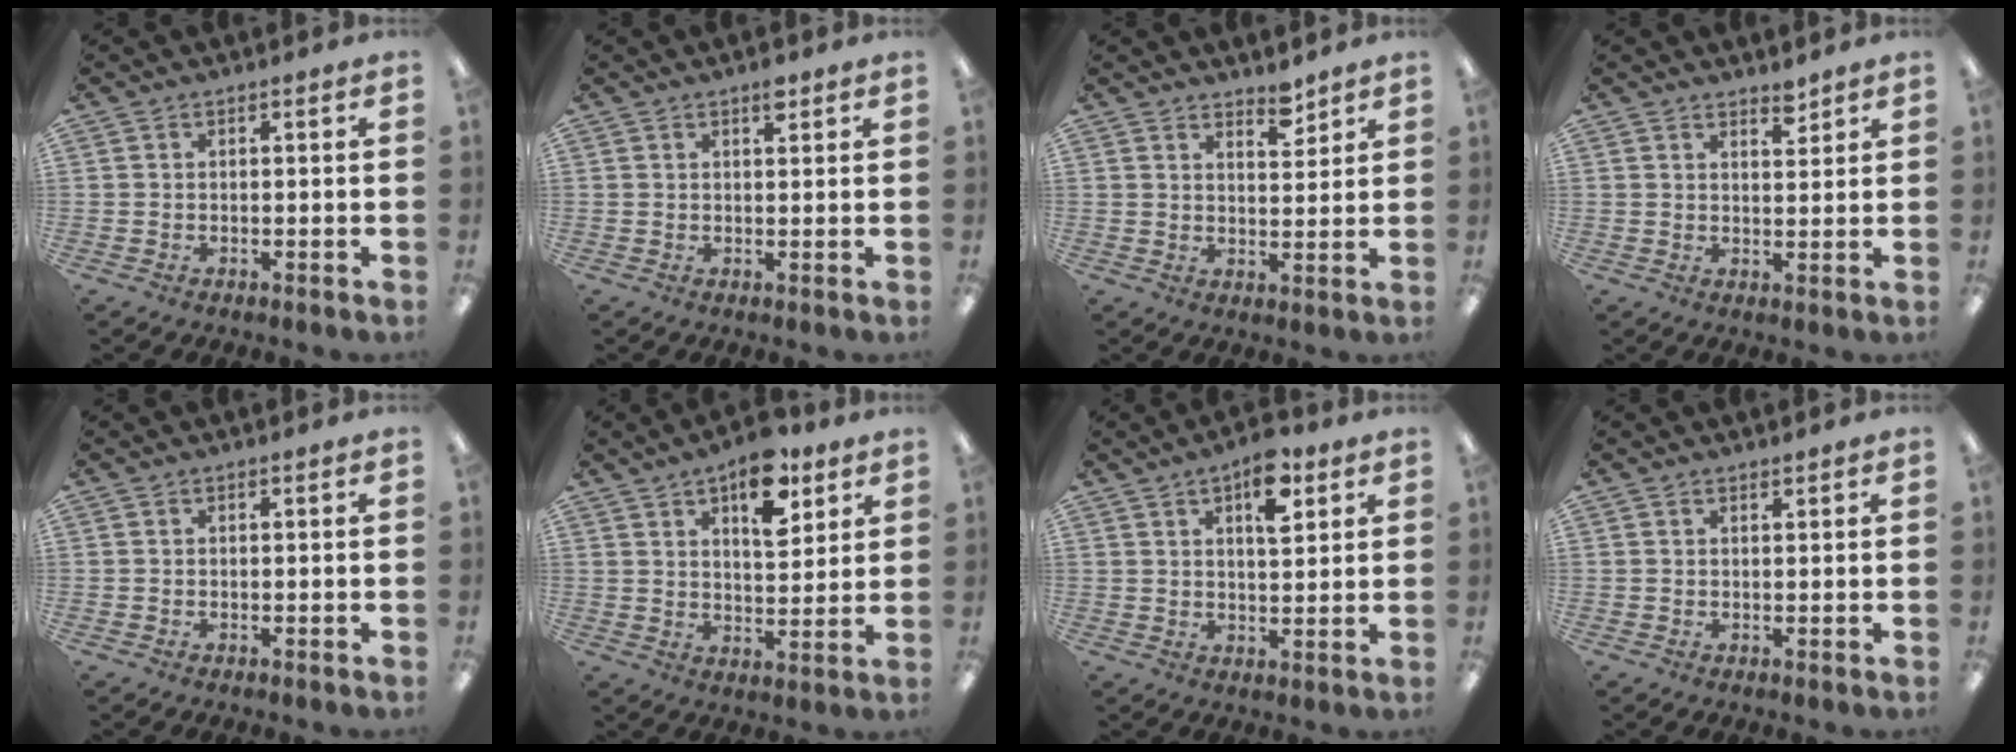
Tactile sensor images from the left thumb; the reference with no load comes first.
{"total": 2.4, "force": [1.7, 0.9, 1.4], "torque": [-0.008, -0.008, 0.024]}
{"total": 4.5, "force": [4.1, 1.4, 1.3], "torque": [-0.002, -0.032, 0.069]}
{"total": 3.4, "force": [3.0, 1.1, 1.1], "torque": [-0.002, -0.021, 0.050]}
{"total": 0.0}
{"total": 12.2, "force": [7.4, 5.7, 7.8], "torque": [-0.104, -0.034, 0.124]}
{"total": 9.3, "force": [4.9, 4.1, 6.8], "torque": [-0.092, -0.018, 0.078]}
{"total": 0.9, "force": [0.9, 0.1, 0.0], "torque": [-0.001, -0.001, 0.017]}